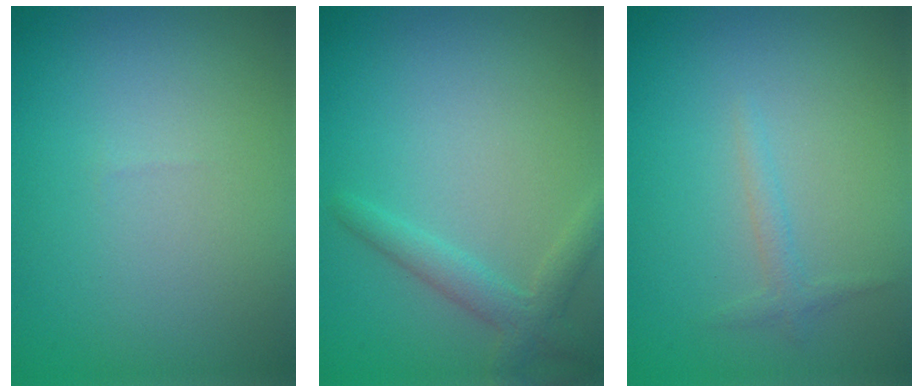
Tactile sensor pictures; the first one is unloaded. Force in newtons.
{"total": 2.4, "press": 2.3, "slide": 0.1}
{"total": 1.1, "press": 1.1, "slide": 0.0}